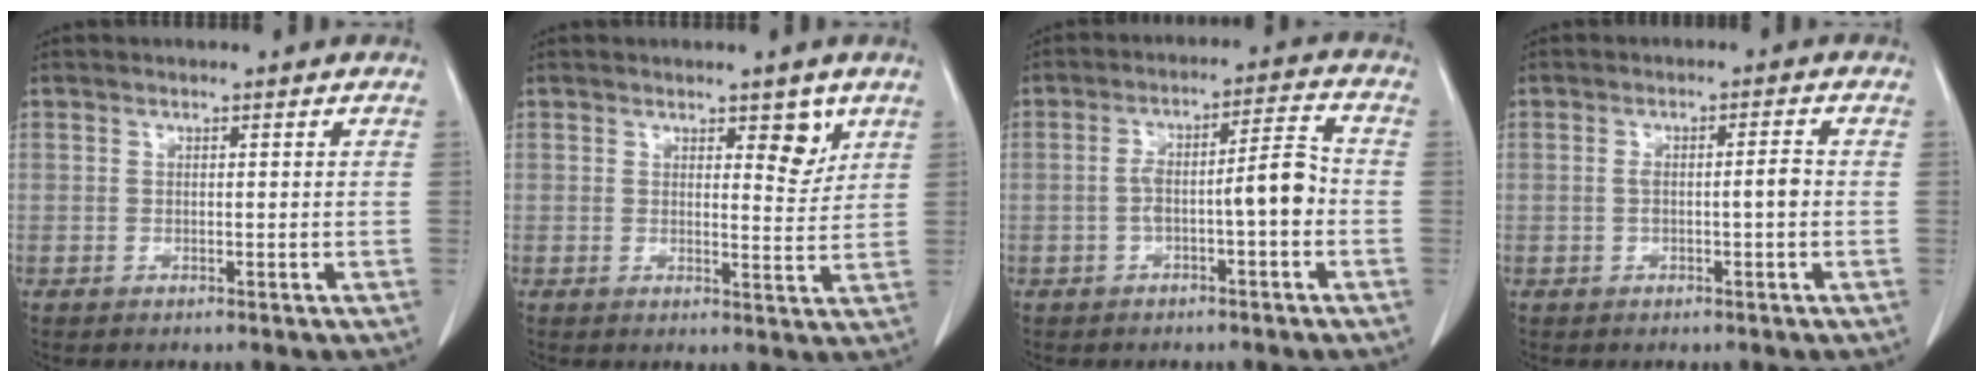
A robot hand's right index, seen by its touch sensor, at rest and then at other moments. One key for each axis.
{"total": 3.9, "fx": 2.3, "fy": 1.4, "fz": 2.7, "tx": -0.031, "ty": -0.011, "tz": 0.031}
{"total": 7.1, "fx": -1.7, "fy": 1.0, "fz": 6.8, "tx": -0.111, "ty": 0.032, "tz": -0.026}
{"total": 2.9, "fx": -0.3, "fy": 0.4, "fz": 2.8, "tx": -0.049, "ty": 0.009, "tz": -0.002}